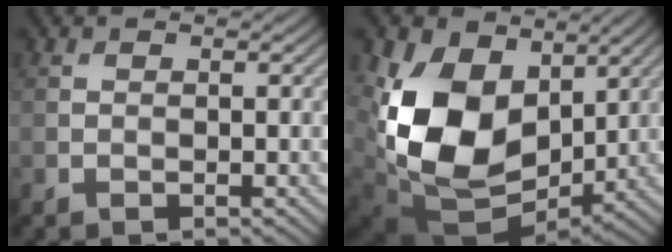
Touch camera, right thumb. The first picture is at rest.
{"total": 14.9, "force": [2.3, 10.8, 10.0], "torque": [-0.224, -0.016, 0.048]}